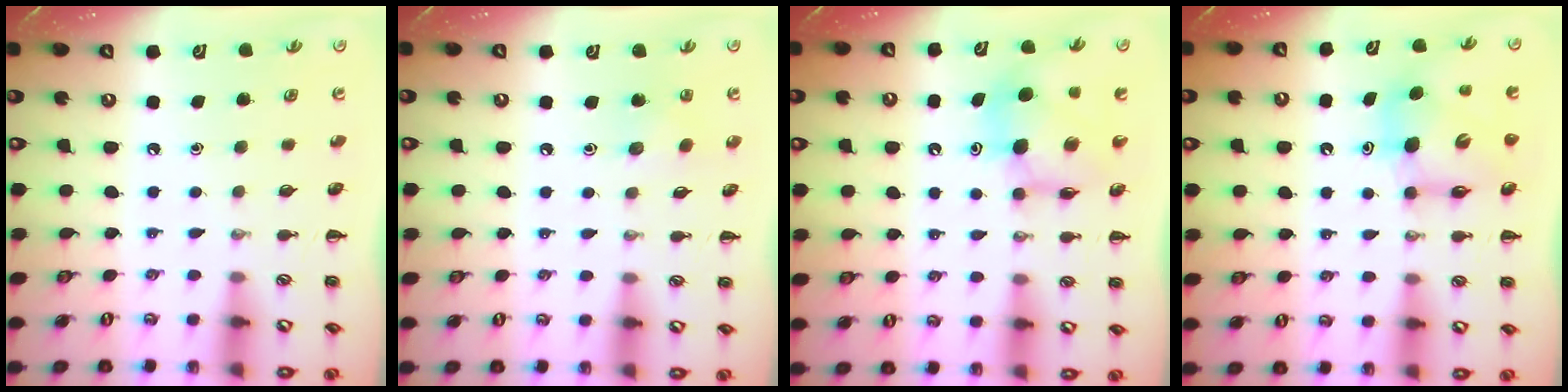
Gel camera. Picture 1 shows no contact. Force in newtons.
{"total": 4.1, "press": 4.0, "slide": 1.0}
{"total": 7.4, "press": 7.4, "slide": 0.6}
{"total": 7.0, "press": 6.9, "slide": 1.0}